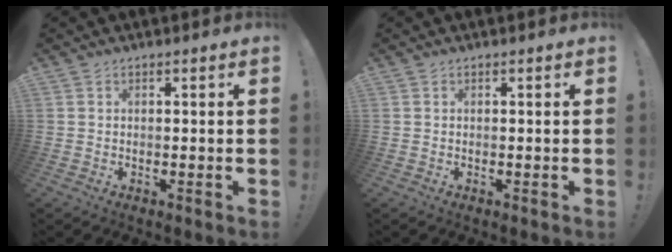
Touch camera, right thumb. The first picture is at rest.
{"total": 0.0}